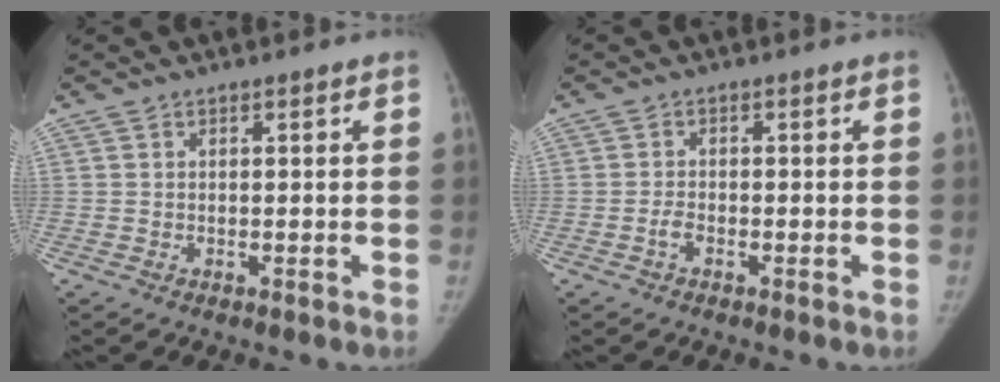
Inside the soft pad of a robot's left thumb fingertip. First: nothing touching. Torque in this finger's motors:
{"motor_torque": [-0.01, -0.01, 0.21, -0.05, 0.03]}